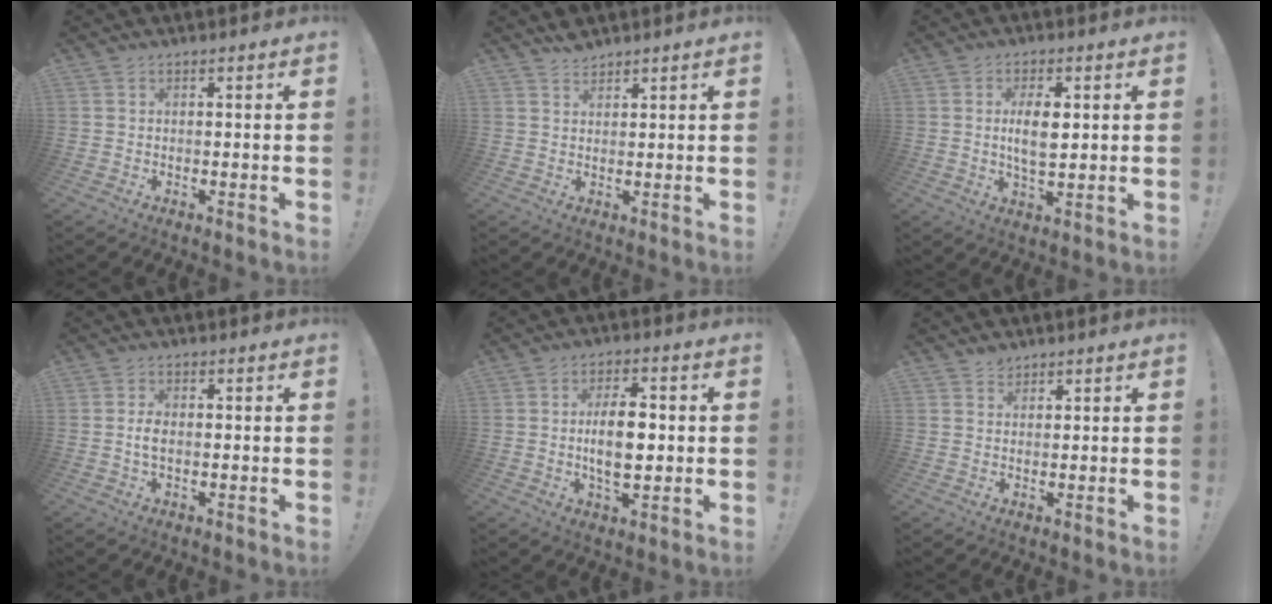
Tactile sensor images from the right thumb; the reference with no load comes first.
{"total": 2.7, "force": [2.5, 0.7, 0.5], "torque": [-0.002, -0.017, 0.046]}
{"total": 7.5, "force": [1.1, 3.4, 6.6], "torque": [-0.122, -0.004, 0.013]}
{"total": 3.2, "force": [-0.3, 1.6, 2.8], "torque": [-0.049, 0.001, -0.009]}
{"total": 10.9, "force": [-0.1, 5.3, 9.5], "torque": [-0.168, -0.002, -0.009]}
{"total": 2.2, "force": [1.7, 1.3, 0.3], "torque": [0.008, -0.012, 0.030]}